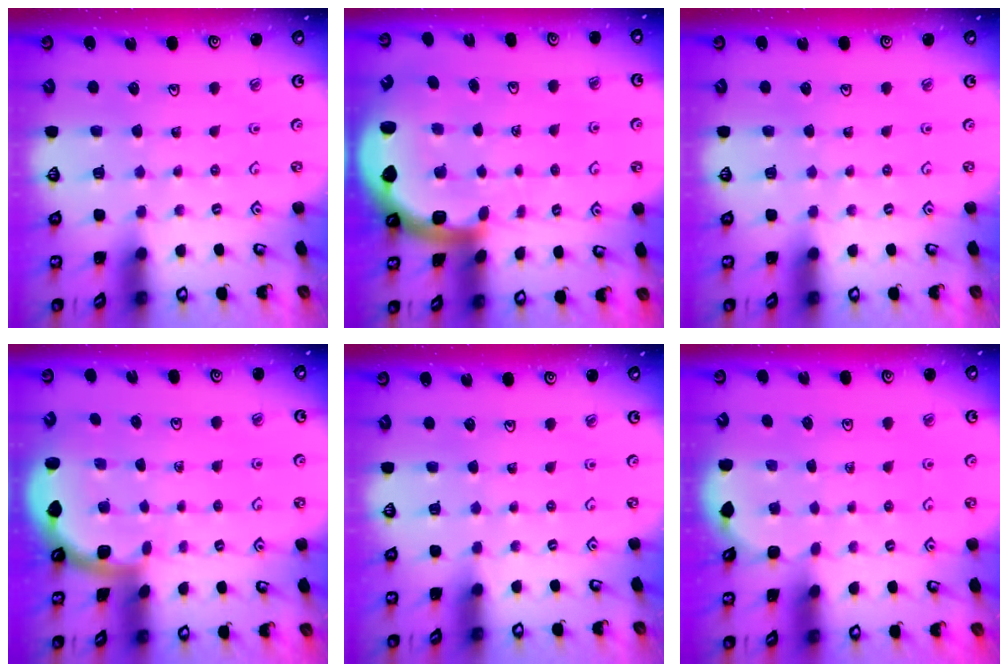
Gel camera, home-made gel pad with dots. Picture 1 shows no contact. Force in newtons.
{"total": 7.5, "press": 7.3, "slide": 1.8}
{"total": 0.0}
{"total": 1.8, "press": 1.8, "slide": 0.2}
{"total": 0.0}
{"total": 2.1, "press": 1.8, "slide": 1.1}